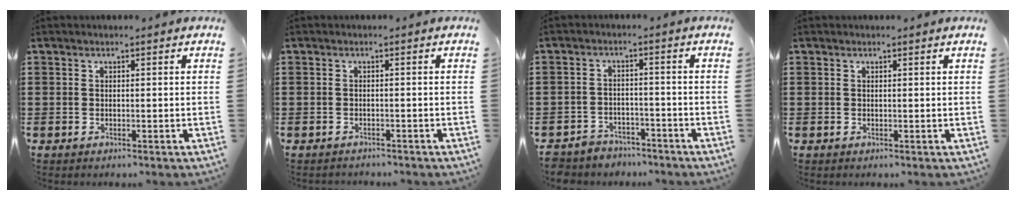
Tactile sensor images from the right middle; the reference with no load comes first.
{"total": 1.0, "force": [-0.9, 0.2, -0.1], "torque": [0.000, 0.003, -0.022]}
{"total": 3.5, "force": [-3.4, 0.9, -0.1], "torque": [-0.007, 0.002, -0.073]}
{"total": 0.0}